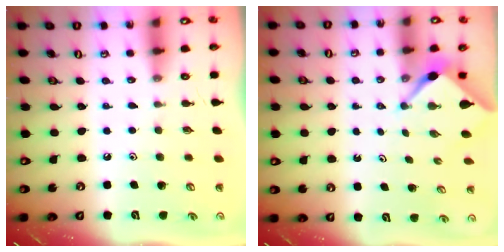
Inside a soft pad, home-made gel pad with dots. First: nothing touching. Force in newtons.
{"total": 2.2, "press": 2.2, "slide": 0.3}